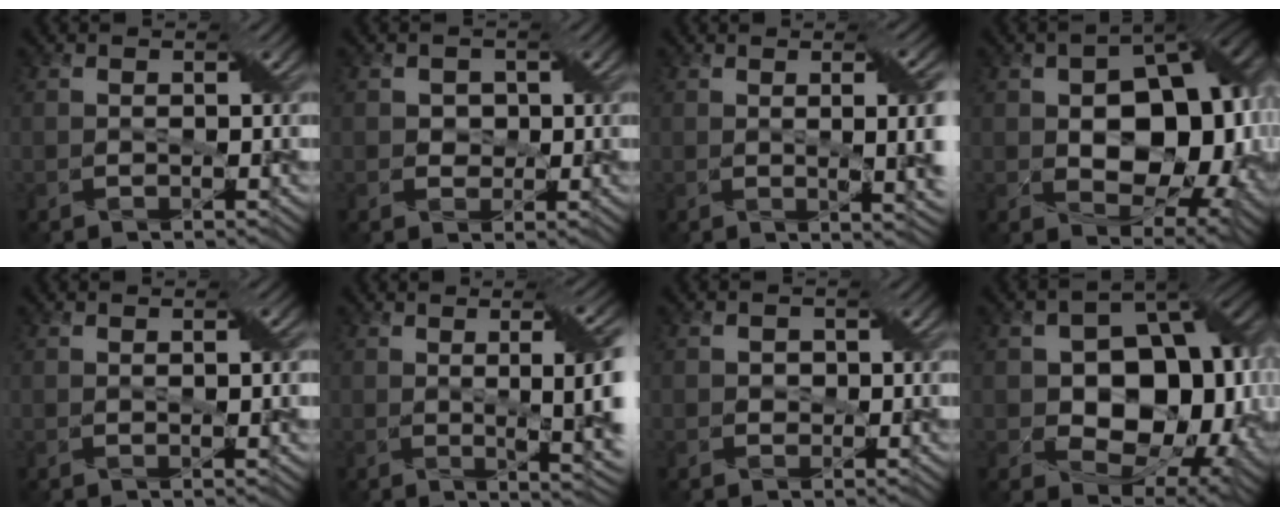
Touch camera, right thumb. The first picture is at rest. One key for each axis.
{"total": 1.8, "fx": 0.2, "fy": 1.8, "fz": 0.4, "tx": -0.014, "ty": -0.001, "tz": -0.001}
{"total": 7.5, "fx": 0.8, "fy": 2.3, "fz": 7.1, "tx": -0.088, "ty": 0.003, "tz": 0.017}
{"total": 14.8, "fx": -0.1, "fy": 9.2, "fz": 11.6, "tx": -0.161, "ty": 0.002, "tz": 0.006}
{"total": 1.4, "fx": 0.4, "fy": 0.2, "fz": 1.3, "tx": -0.022, "ty": 0.003, "tz": 0.007}
{"total": 10.4, "fx": 1.0, "fy": 2.8, "fz": 10.0, "tx": -0.128, "ty": 0.009, "tz": 0.020}
{"total": 1.0, "fx": 0.0, "fy": 1.0, "fz": 0.2, "tx": -0.007, "ty": -0.002, "tz": -0.003}
{"total": 14.6, "fx": -0.8, "fy": 10.2, "fz": 10.5, "tx": -0.146, "ty": -0.011, "tz": -0.010}